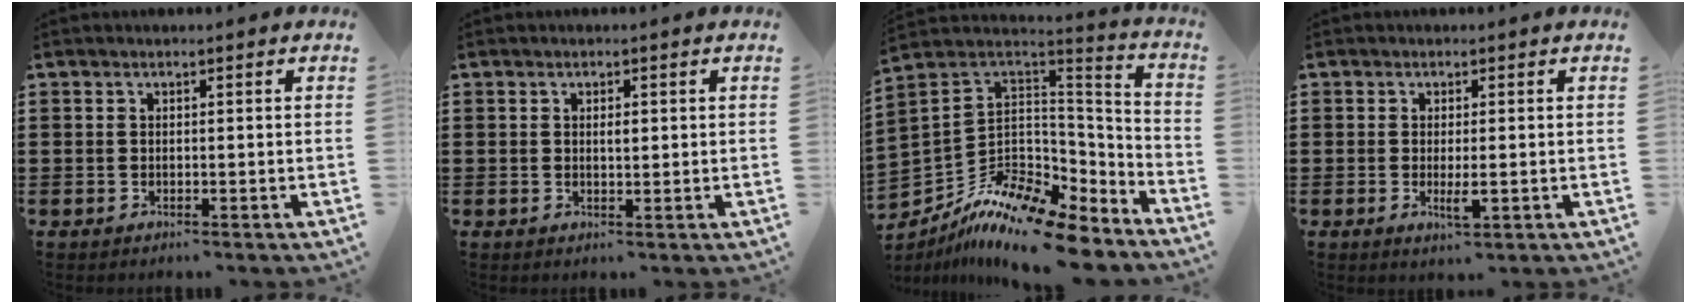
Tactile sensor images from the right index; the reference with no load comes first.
{"total": 1.3, "force": [0.2, 0.3, 1.2], "torque": [-0.024, 0.003, 0.002]}
{"total": 12.3, "force": [-9.2, 4.1, 7.1], "torque": [-0.141, 0.015, -0.169]}
{"total": 2.7, "force": [-0.6, 0.6, 2.6], "torque": [-0.051, -0.005, -0.012]}